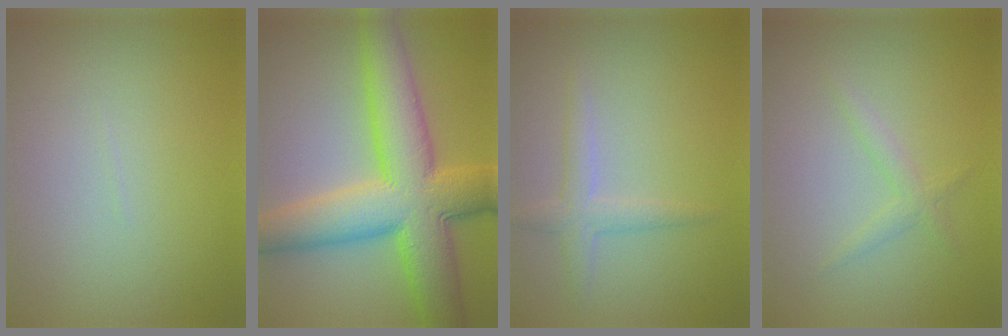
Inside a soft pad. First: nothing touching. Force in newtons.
{"total": 11.5, "press": 11.5, "slide": 0.2}
{"total": 2.1, "press": 2.1, "slide": 0.0}
{"total": 1.3, "press": 1.3, "slide": 0.0}